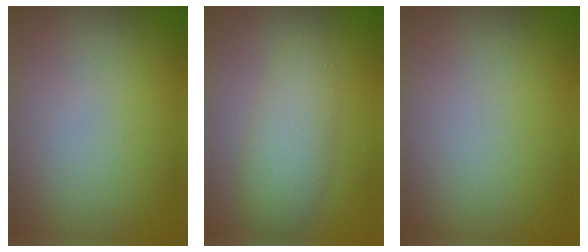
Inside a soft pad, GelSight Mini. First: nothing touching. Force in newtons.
{"total": 3.9, "press": 3.9, "slide": 0.1}
{"total": 0.0}